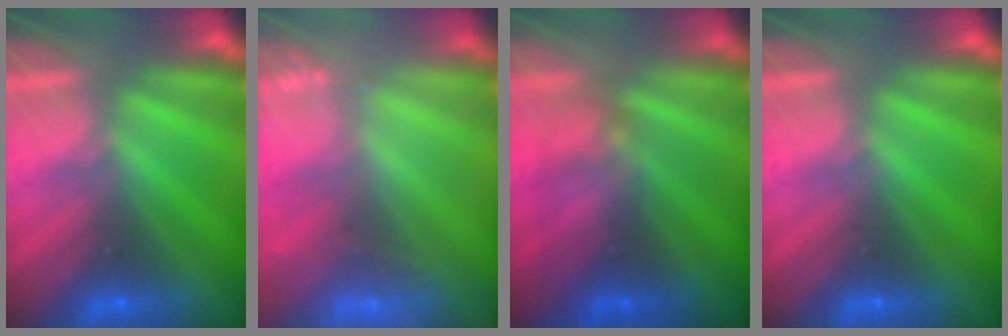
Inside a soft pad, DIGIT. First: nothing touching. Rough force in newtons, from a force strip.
{"total": 2.5}
{"total": 3.3}
{"total": 0.0}